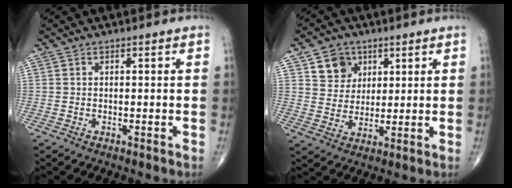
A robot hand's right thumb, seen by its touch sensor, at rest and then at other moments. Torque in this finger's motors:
{"motor_torque": [-0.47, 0.41, 0.18, 0.06, -0.06]}